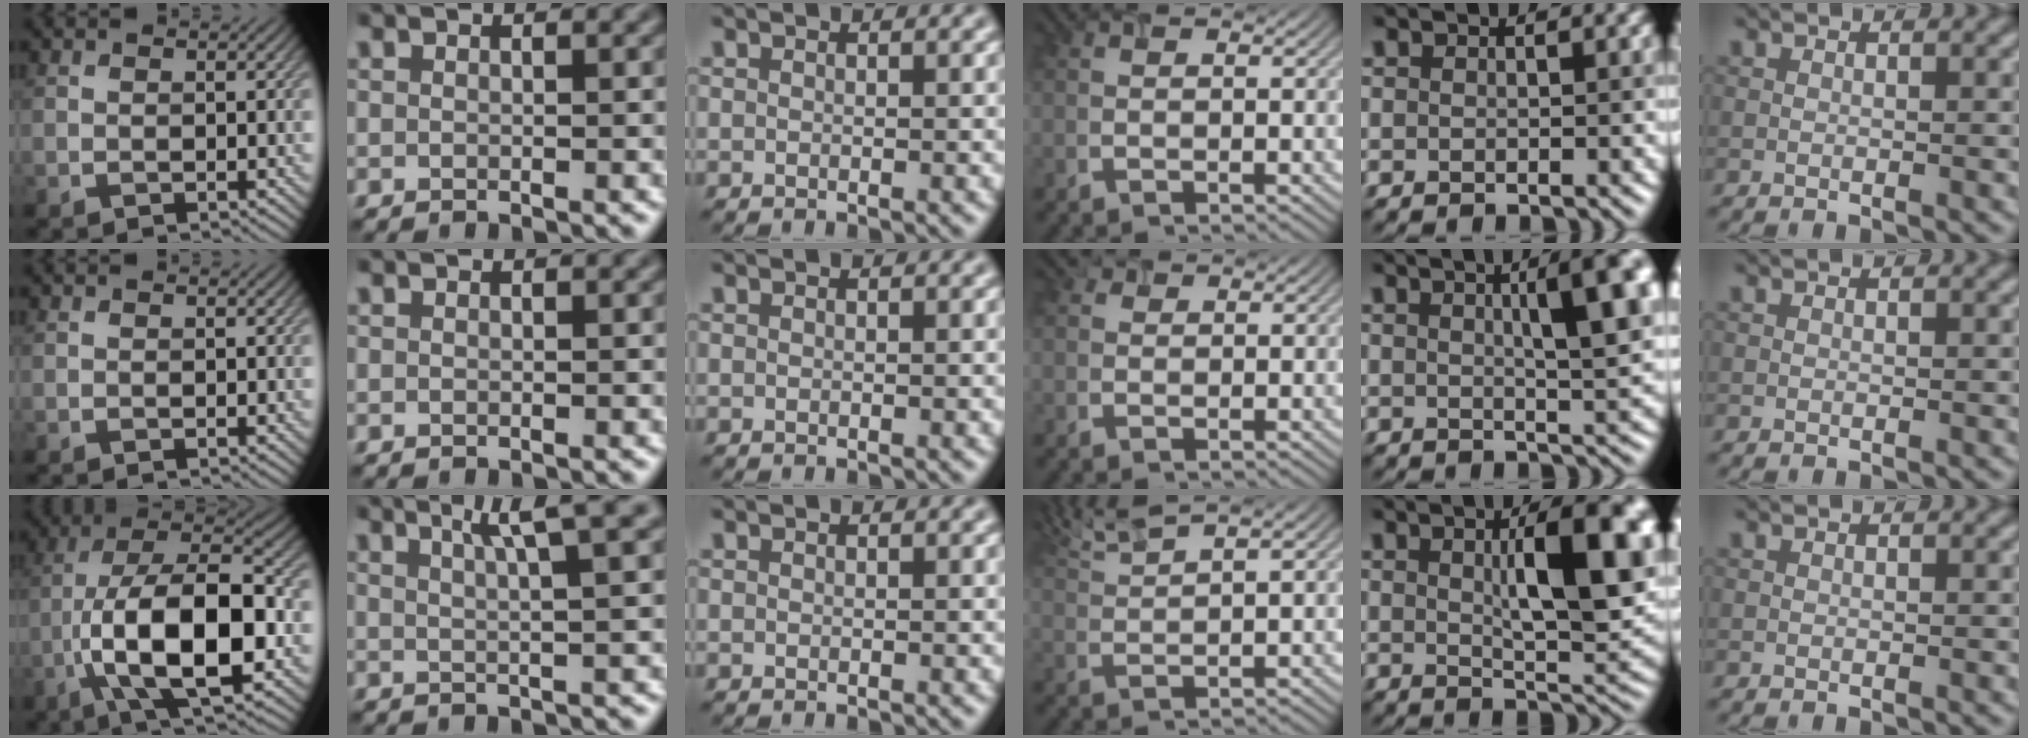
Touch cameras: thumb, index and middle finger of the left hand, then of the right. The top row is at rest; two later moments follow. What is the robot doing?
{"motion": "open", "object": "airpods case & airpods"}